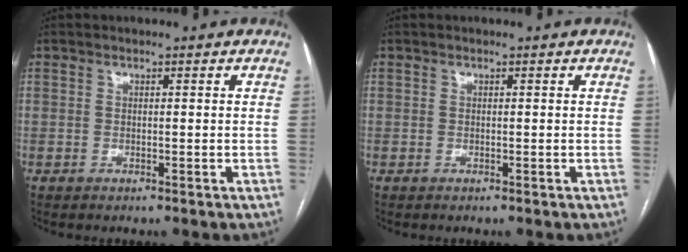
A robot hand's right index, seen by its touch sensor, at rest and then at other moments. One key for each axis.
{"total": 0.0}